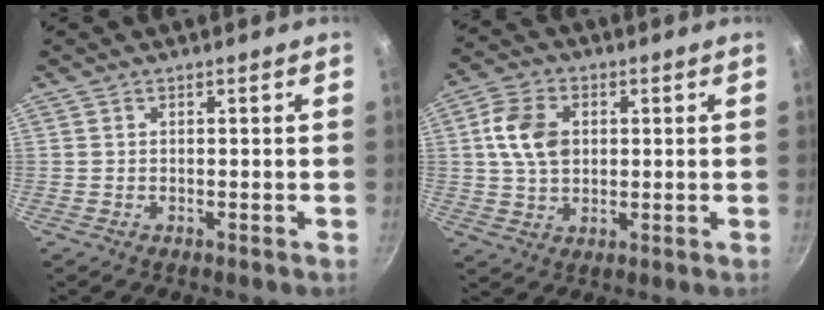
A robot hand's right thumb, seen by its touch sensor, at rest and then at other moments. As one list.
[{"total": 9.4, "force": [1.6, 6.7, 6.3], "torque": [-0.104, 0.010, 0.024]}]